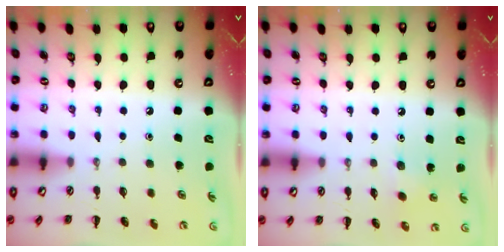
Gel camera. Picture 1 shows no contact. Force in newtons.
{"total": 2.6, "press": 2.5, "slide": 0.7}